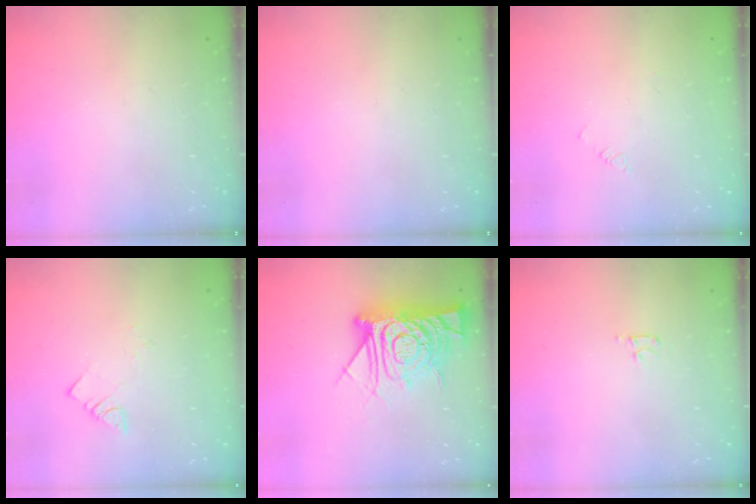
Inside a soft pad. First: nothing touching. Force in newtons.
{"total": 0.0}
{"total": 1.4, "press": 1.3, "slide": 0.3}
{"total": 1.9, "press": 1.9, "slide": 0.1}
{"total": 15.3, "press": 15.2, "slide": 1.3}
{"total": 3.1, "press": 3.1, "slide": 0.4}